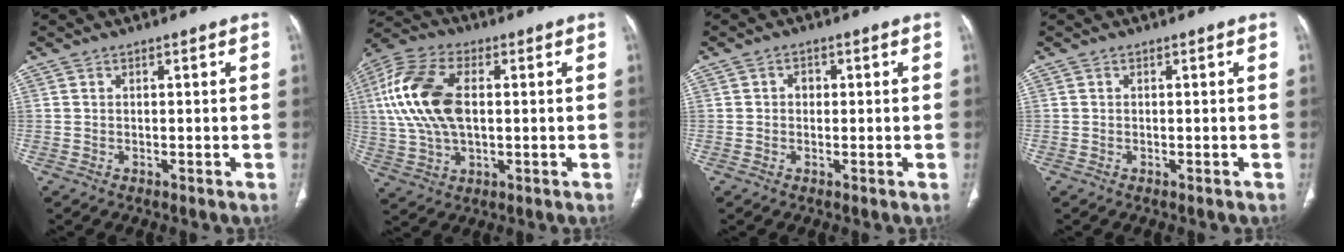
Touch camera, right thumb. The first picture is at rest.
{"total": 16.2, "force": [2.0, 9.1, 13.2], "torque": [-0.286, 0.013, 0.038]}
{"total": 1.7, "force": [0.1, 1.4, 0.9], "torque": [-0.006, 0.004, -0.002]}
{"total": 0.0}